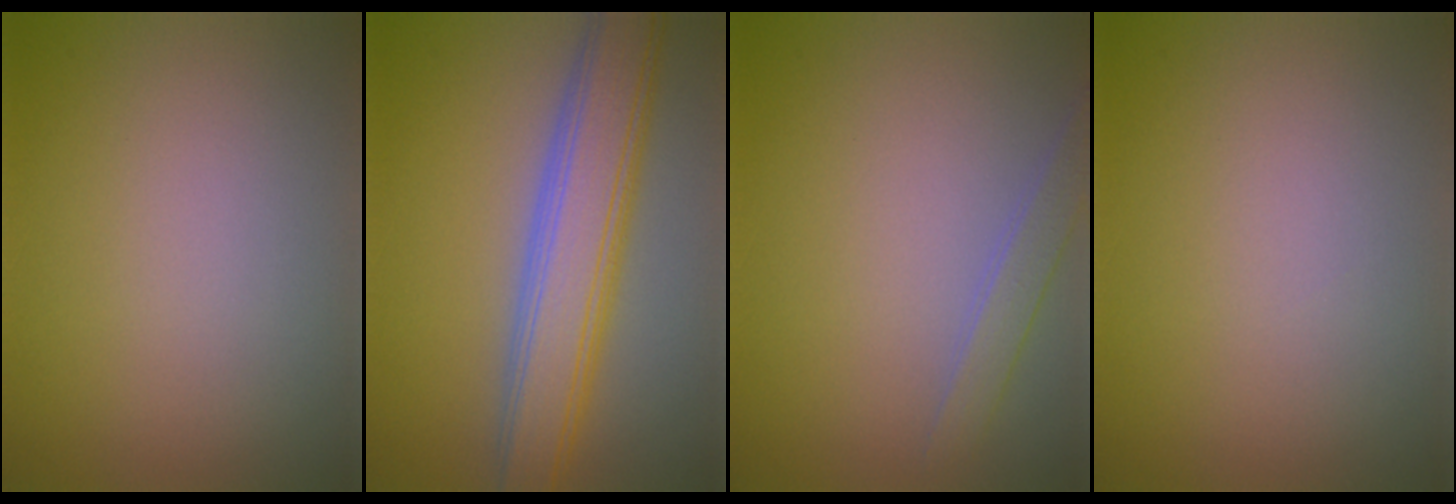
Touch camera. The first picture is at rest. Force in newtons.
{"total": 7.2, "press": 7.2, "slide": 0.2}
{"total": 1.8, "press": 1.8, "slide": 0.1}
{"total": 0.0}